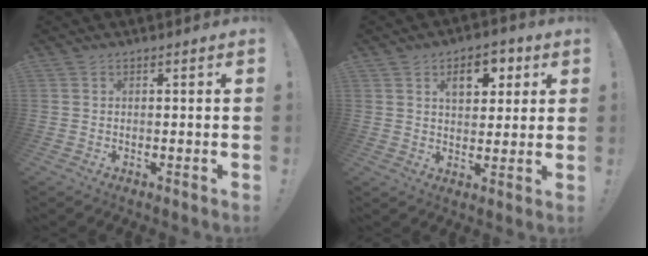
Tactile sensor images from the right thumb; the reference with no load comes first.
{"total": 8.9, "force": [3.5, 5.6, 6.0], "torque": [-0.069, -0.005, 0.057]}